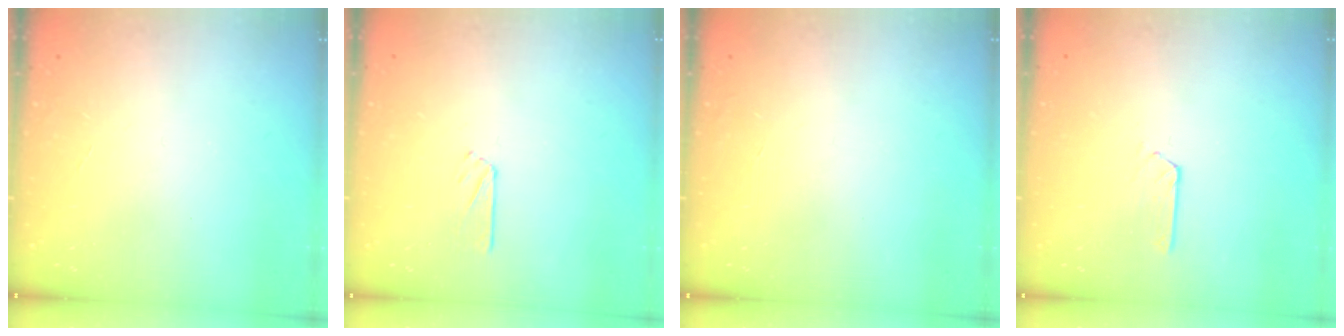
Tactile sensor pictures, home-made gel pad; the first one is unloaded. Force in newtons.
{"total": 2.3, "press": 2.3, "slide": 0.2}
{"total": 0.0}
{"total": 3.0, "press": 3.0, "slide": 0.4}